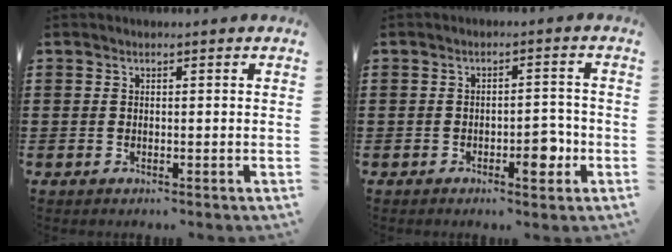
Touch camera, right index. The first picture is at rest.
{"total": 4.6, "force": [-1.9, 1.8, 3.8], "torque": [-0.053, 0.004, -0.034]}